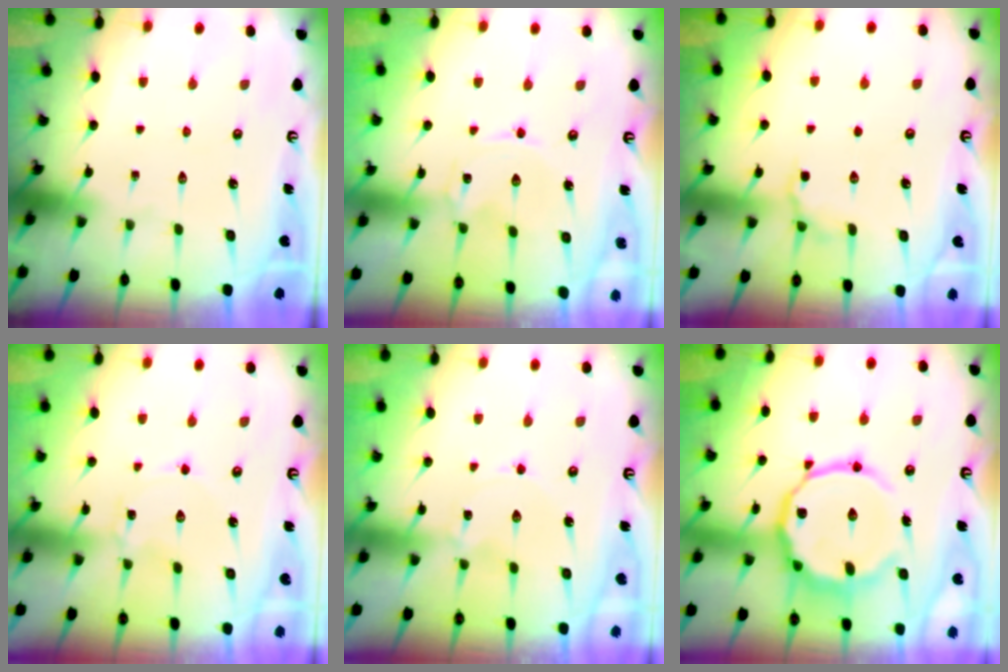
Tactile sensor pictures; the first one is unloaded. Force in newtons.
{"total": 0.0}
{"total": 4.9, "press": 4.6, "slide": 1.4}
{"total": 0.8, "press": 0.8, "slide": 0.1}
{"total": 0.0}
{"total": 15.5, "press": 15.4, "slide": 1.4}